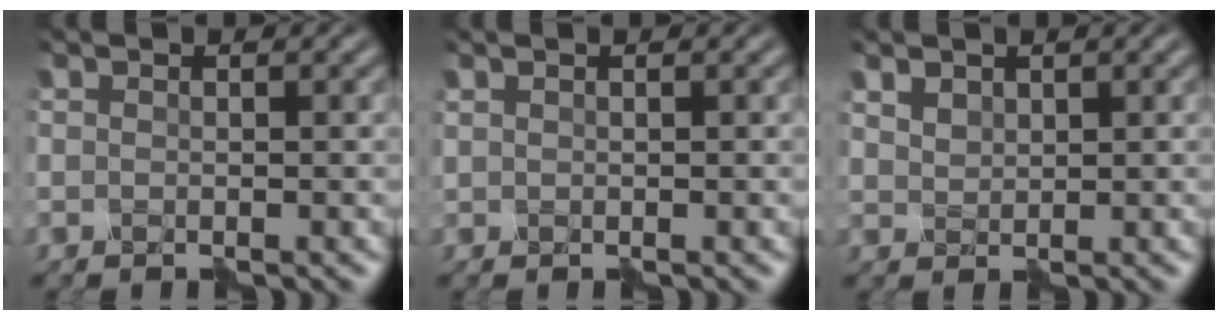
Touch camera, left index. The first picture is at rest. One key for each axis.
{"total": 0.0}
{"total": 1.4, "fx": 1.2, "fy": 0.6, "fz": 0.1, "tx": -0.003, "ty": 0.002, "tz": 0.025}